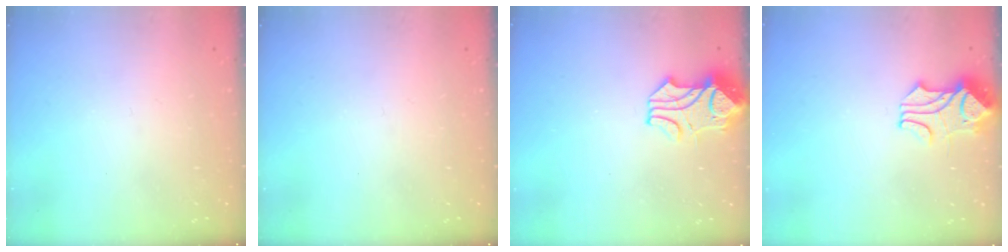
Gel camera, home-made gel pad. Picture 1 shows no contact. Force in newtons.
{"total": 0.0}
{"total": 2.3, "press": 2.0, "slide": 1.0}
{"total": 1.7, "press": 1.2, "slide": 1.1}